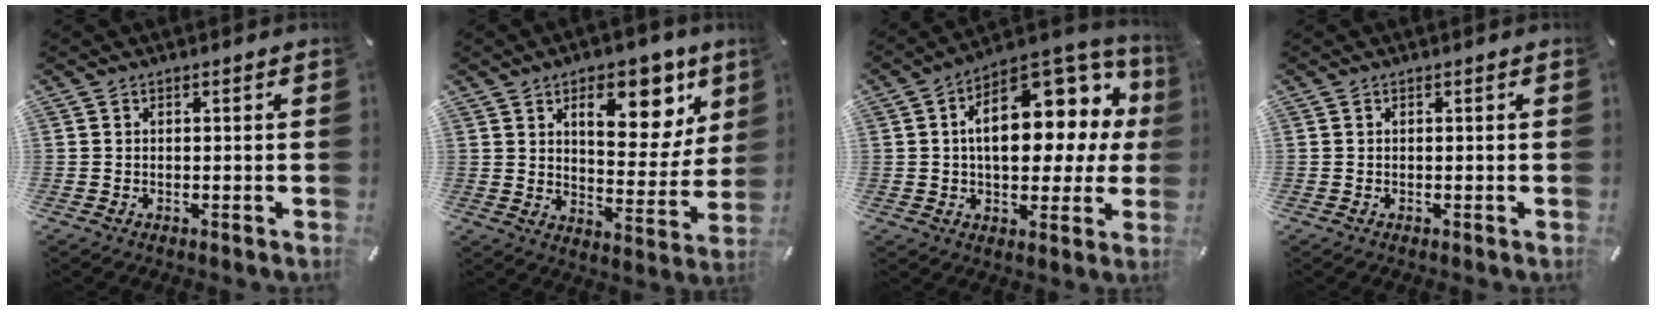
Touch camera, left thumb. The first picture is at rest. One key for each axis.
{"total": 14.9, "fx": 7.6, "fy": 8.4, "fz": 9.6, "tx": -0.115, "ty": -0.042, "tz": 0.125}
{"total": 19.4, "fx": 5.5, "fy": 11.2, "fz": 14.9, "tx": -0.201, "ty": -0.040, "tz": 0.090}
{"total": 0.0}